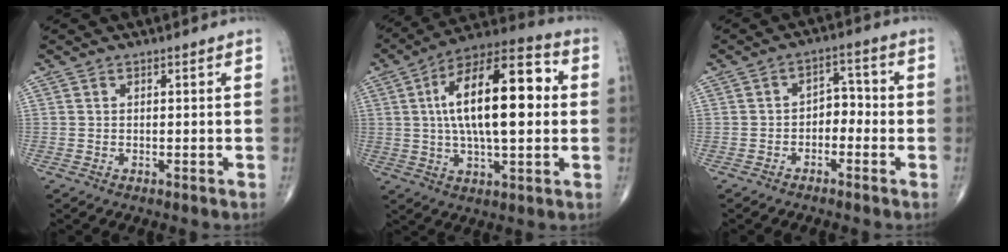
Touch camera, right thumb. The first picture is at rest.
{"total": 20.6, "force": [2.5, 8.3, 18.7], "torque": [-0.300, 0.024, 0.034]}
{"total": 4.5, "force": [-1.7, 3.0, 2.8], "torque": [-0.023, 0.030, -0.037]}